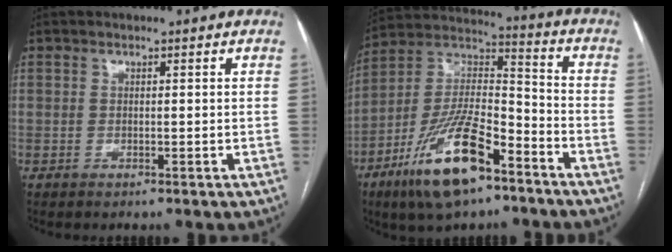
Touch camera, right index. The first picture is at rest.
{"total": 17.7, "force": [-10.3, 5.3, 13.4], "torque": [-0.269, -0.004, -0.183]}